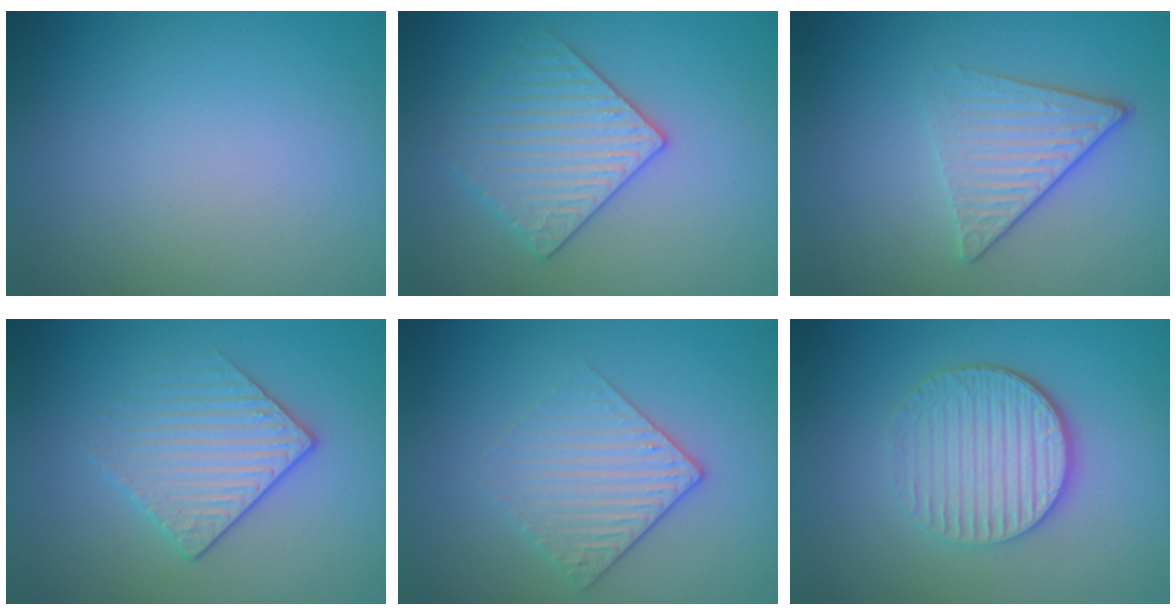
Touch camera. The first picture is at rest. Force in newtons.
{"total": 3.3, "press": 3.3, "slide": 0.2}
{"total": 4.1, "press": 2.9, "slide": 2.8}
{"total": 3.1, "press": 2.8, "slide": 1.2}
{"total": 3.0, "press": 2.7, "slide": 1.3}
{"total": 4.5, "press": 3.6, "slide": 2.8}